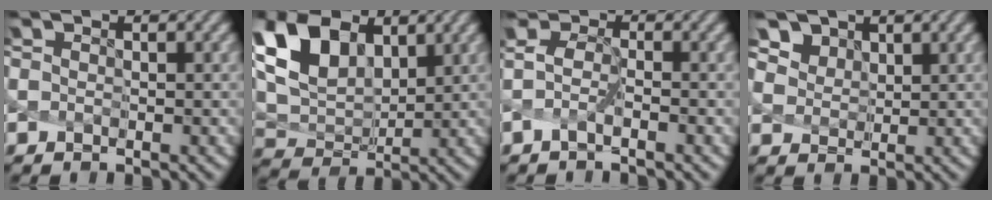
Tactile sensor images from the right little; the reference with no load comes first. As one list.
[{"total": 6.2, "force": [4.1, 3.2, 3.4], "torque": [-0.089, -0.006, 0.087]}, {"total": 1.1, "force": [-0.7, -0.4, 0.8], "torque": [-0.026, -0.002, -0.013]}, {"total": 7.3, "force": [4.0, 4.9, 3.7], "torque": [-0.077, 0.021, 0.056]}]